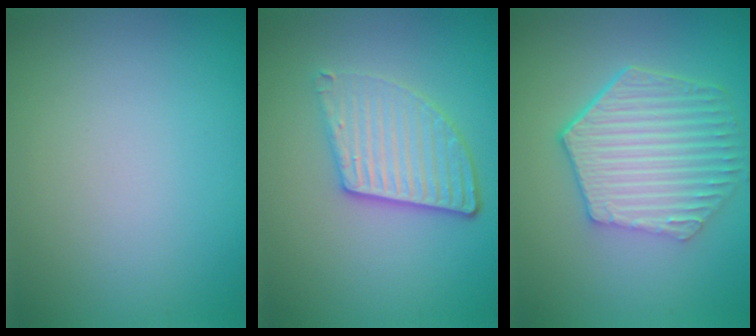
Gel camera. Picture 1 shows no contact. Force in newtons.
{"total": 4.0, "press": 3.3, "slide": 2.2}
{"total": 6.1, "press": 4.6, "slide": 4.1}